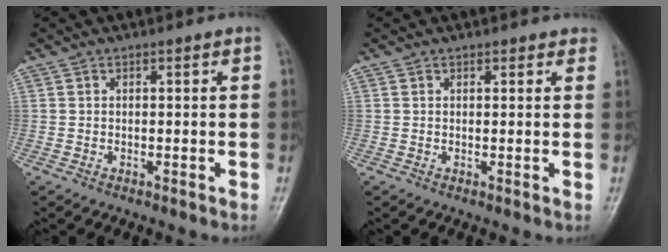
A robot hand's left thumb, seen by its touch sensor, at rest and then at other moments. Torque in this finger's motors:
{"motor_torque": [-0.17, -0.10, -0.24, -0.28, 0.00]}